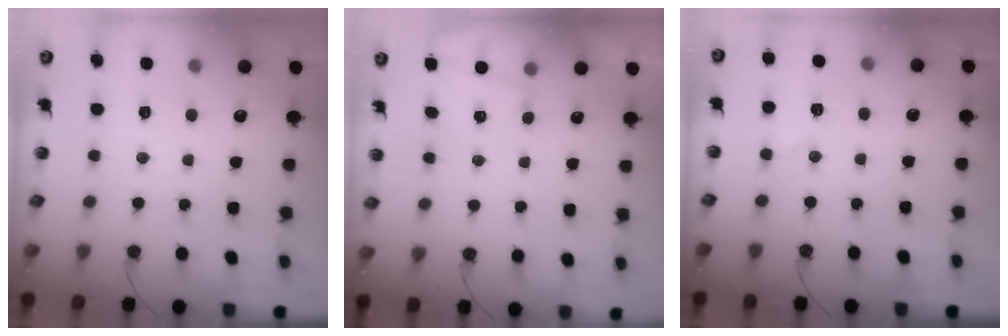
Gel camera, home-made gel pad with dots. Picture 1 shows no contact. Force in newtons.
{"total": 1.0, "press": 1.0, "slide": 0.3}
{"total": 7.0, "press": 7.0, "slide": 0.6}